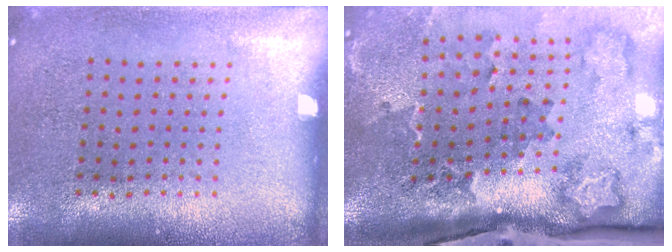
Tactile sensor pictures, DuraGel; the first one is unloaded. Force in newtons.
{"total": 3.5, "press": 2.4, "slide": 2.6}